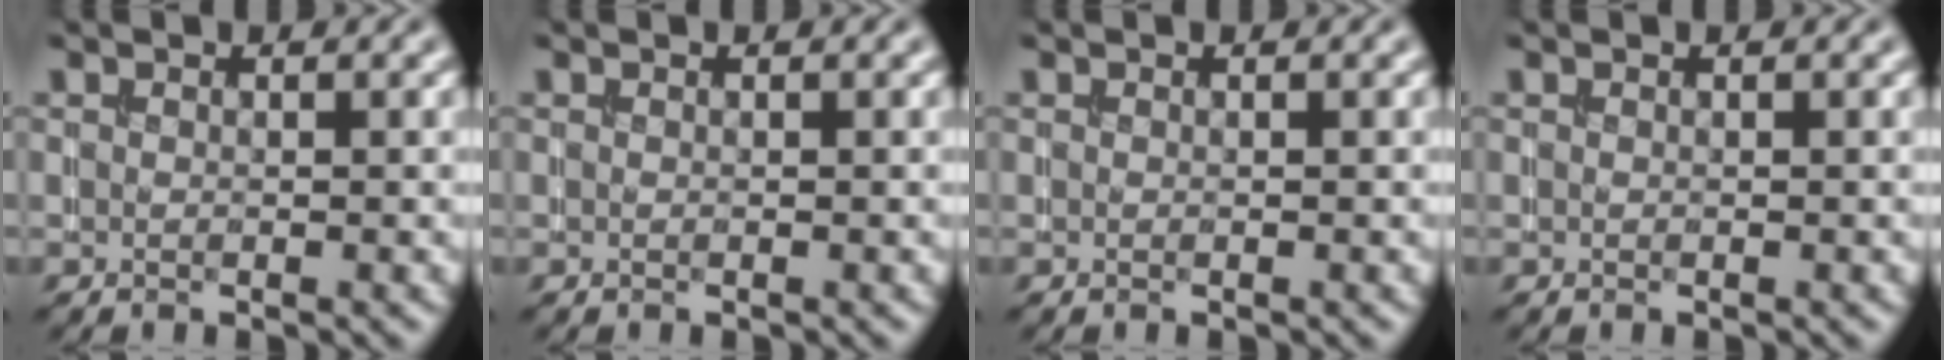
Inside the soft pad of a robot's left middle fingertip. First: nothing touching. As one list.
[{"total": 0.0}, {"total": 0.0}, {"total": 0.0}]